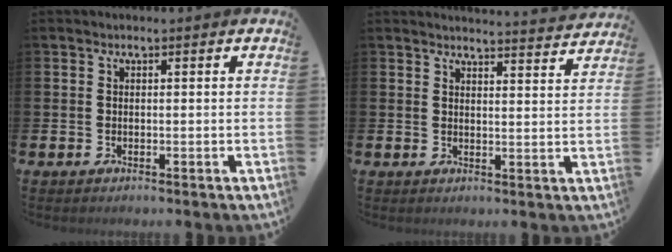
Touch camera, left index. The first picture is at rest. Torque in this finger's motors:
{"motor_torque": [0.42, -0.65, 0.08, 0.01]}